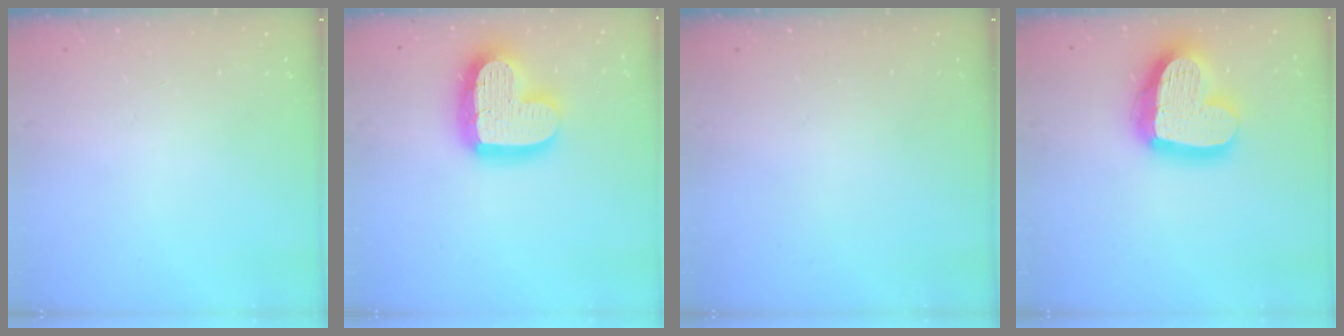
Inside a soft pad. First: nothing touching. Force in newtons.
{"total": 19.6, "press": 19.6, "slide": 1.5}
{"total": 0.0}
{"total": 21.5, "press": 21.4, "slide": 2.1}